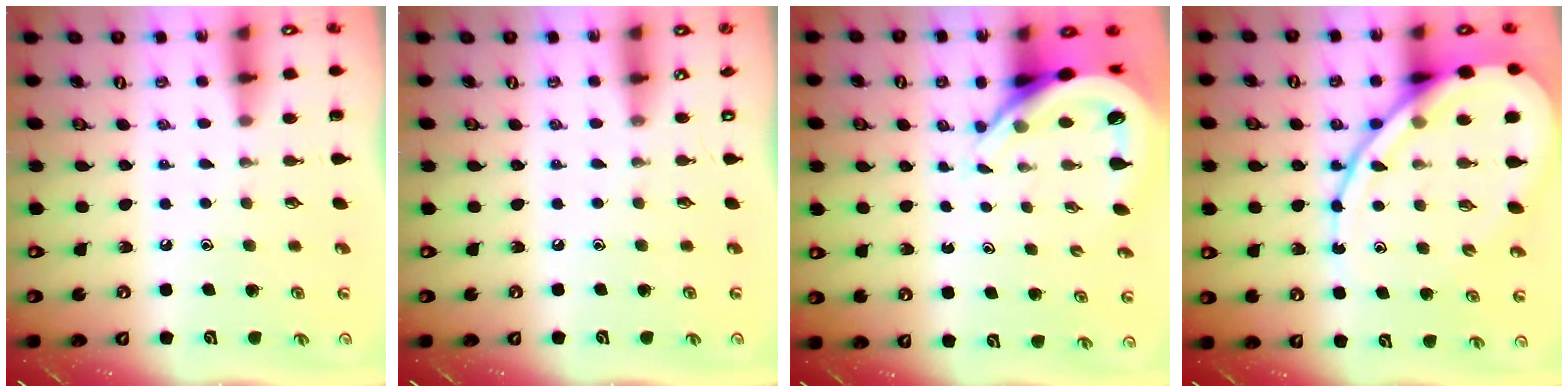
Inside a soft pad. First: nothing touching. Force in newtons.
{"total": 0.0}
{"total": 6.8, "press": 6.8, "slide": 0.8}
{"total": 18.7, "press": 18.6, "slide": 2.1}